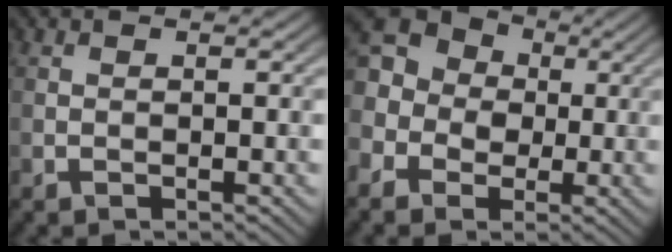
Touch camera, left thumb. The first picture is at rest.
{"total": 11.8, "force": [0.1, 10.3, 5.8], "torque": [-0.152, 0.022, -0.046]}